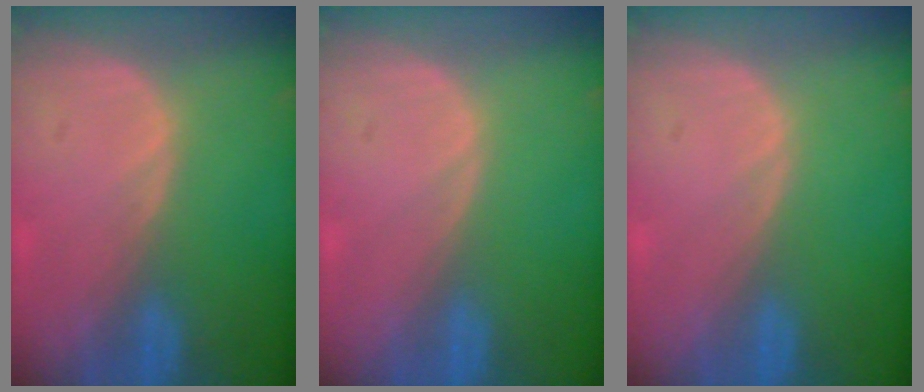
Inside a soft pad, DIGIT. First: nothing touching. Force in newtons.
{"total": 0.0}
{"total": 0.0}